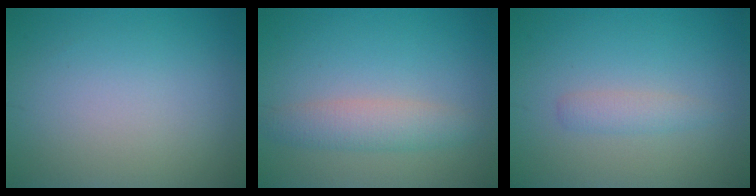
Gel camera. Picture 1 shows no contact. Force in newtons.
{"total": 3.0, "press": 3.0, "slide": 0.0}
{"total": 1.5, "press": 1.5, "slide": 0.0}